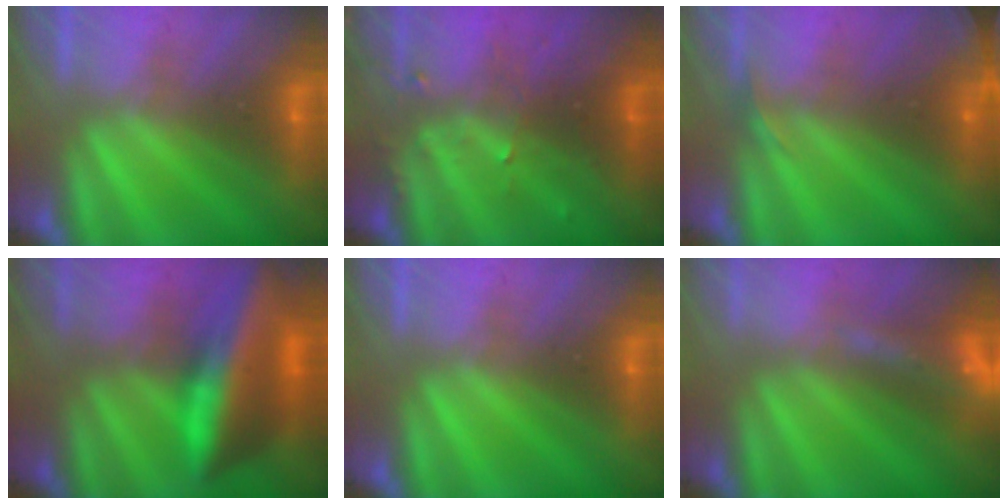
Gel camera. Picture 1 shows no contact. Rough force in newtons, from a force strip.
{"total": 3.4}
{"total": 2.7}
{"total": 9.0}
{"total": 0.0}
{"total": 5.7}